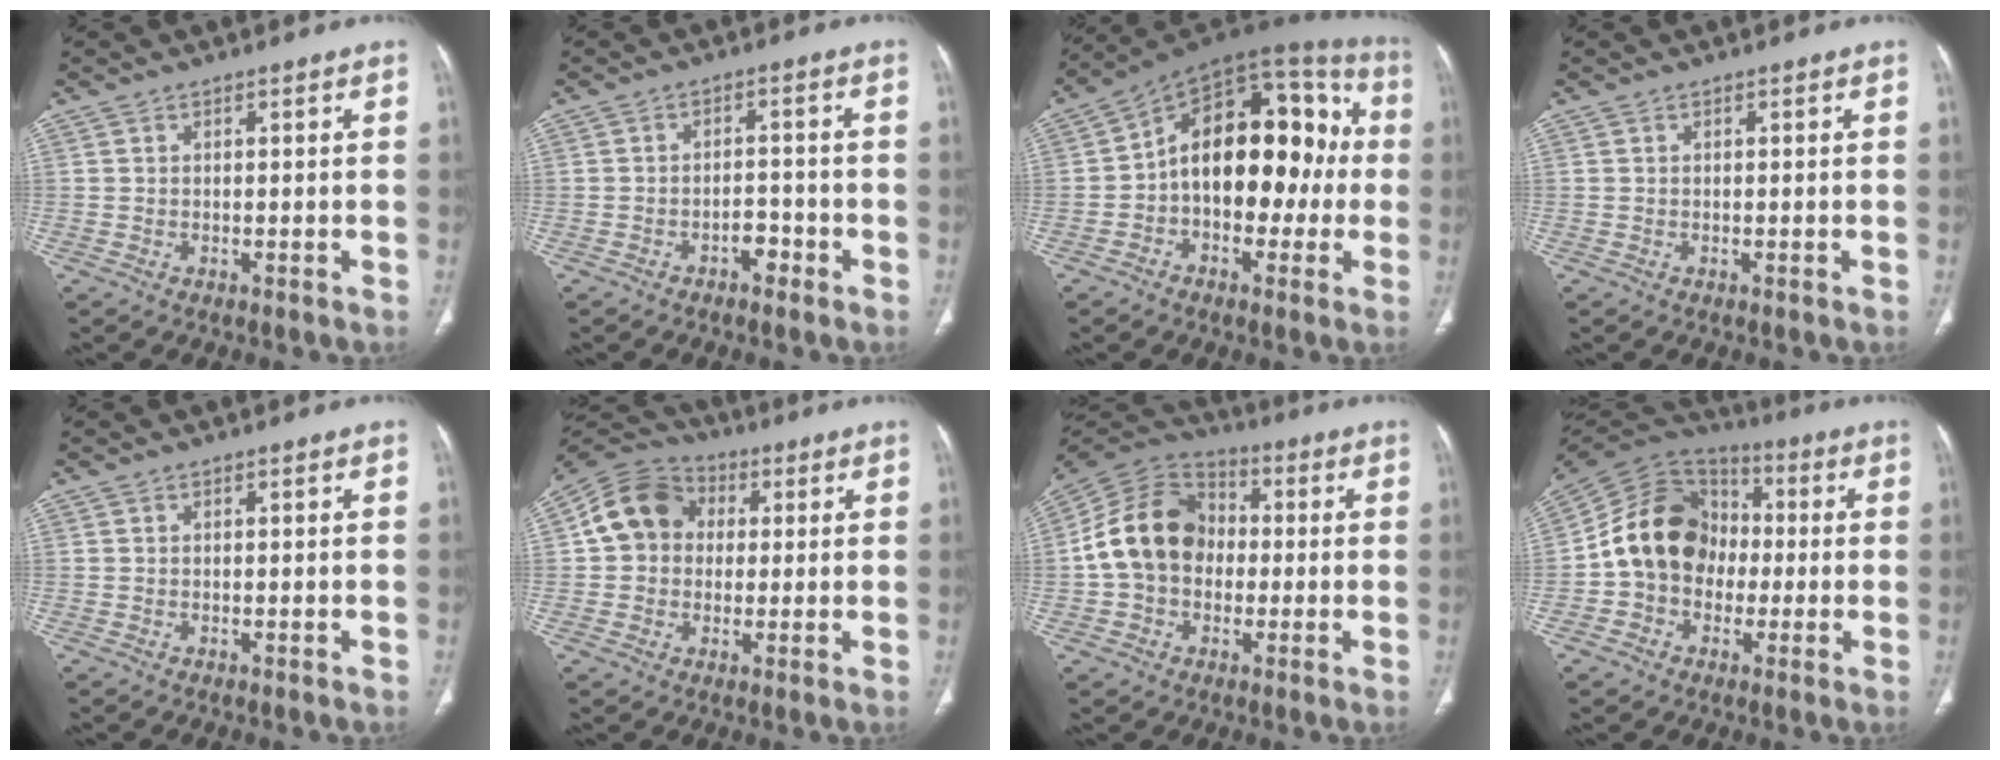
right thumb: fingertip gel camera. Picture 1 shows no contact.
{"total": 3.2, "force": [-2.0, 1.8, 1.7], "torque": [-0.015, 0.019, -0.028]}
{"total": 20.8, "force": [-0.8, 12.7, 16.5], "torque": [-0.203, 0.059, -0.023]}
{"total": 0.0}
{"total": 0.0}
{"total": 11.3, "force": [1.6, 9.7, 5.6], "torque": [-0.083, 0.022, 0.015]}
{"total": 15.2, "force": [-0.4, 12.0, 9.3], "torque": [-0.154, 0.038, -0.019]}
{"total": 16.3, "force": [-1.0, 13.2, 9.5], "torque": [-0.138, 0.035, -0.030]}